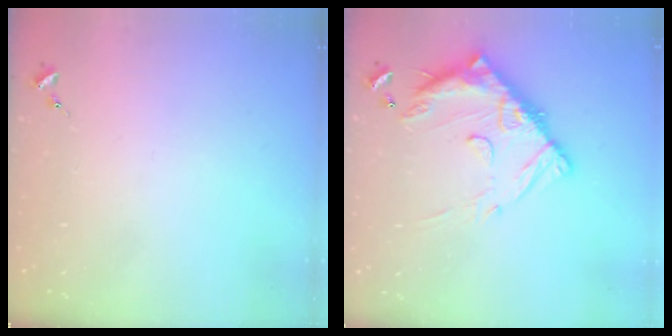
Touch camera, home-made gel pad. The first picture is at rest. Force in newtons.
{"total": 16.1, "press": 16.0, "slide": 1.3}